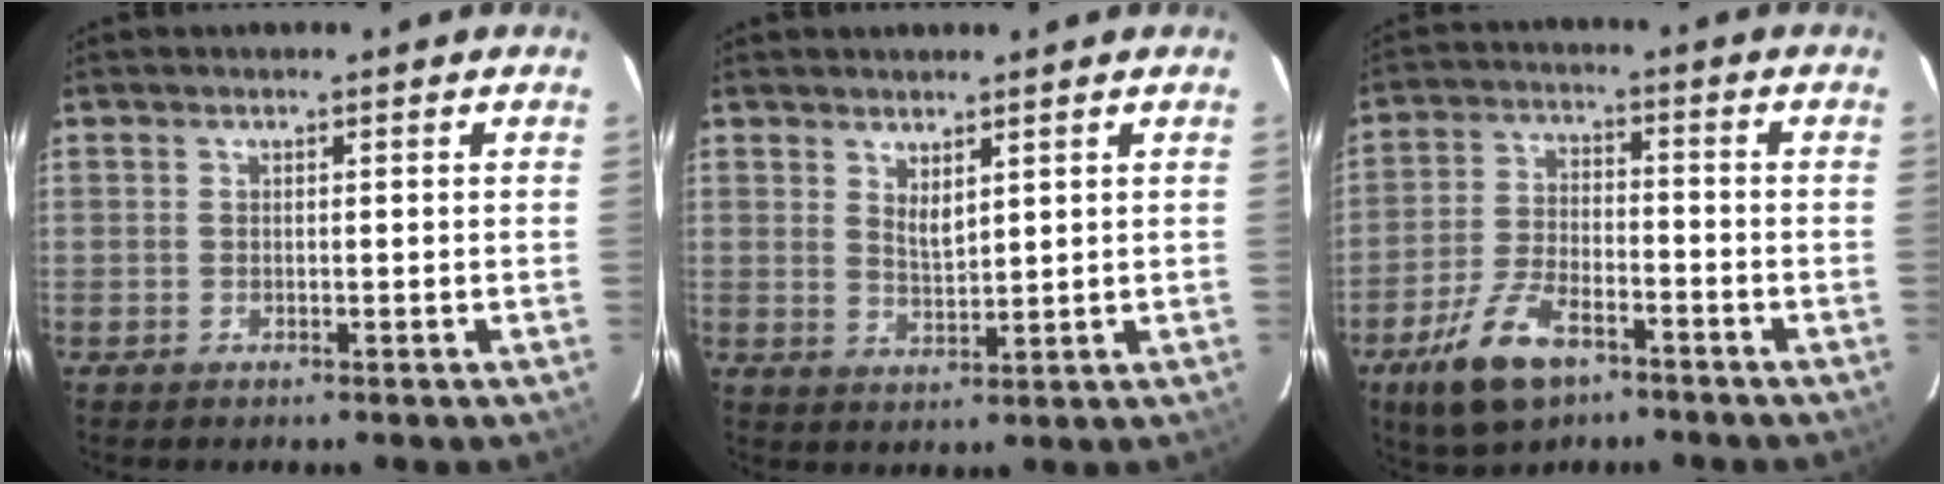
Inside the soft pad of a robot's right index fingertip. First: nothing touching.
{"total": 3.2, "force": [2.2, 1.0, 2.2], "torque": [-0.036, -0.006, 0.038]}
{"total": 11.9, "force": [-7.3, 5.4, 7.7], "torque": [-0.174, -0.013, -0.135]}